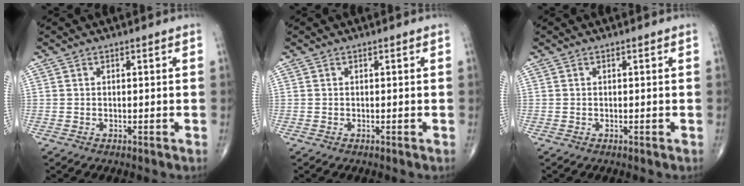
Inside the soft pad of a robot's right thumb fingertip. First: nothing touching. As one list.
[{"total": 0.0}, {"total": 0.0}]